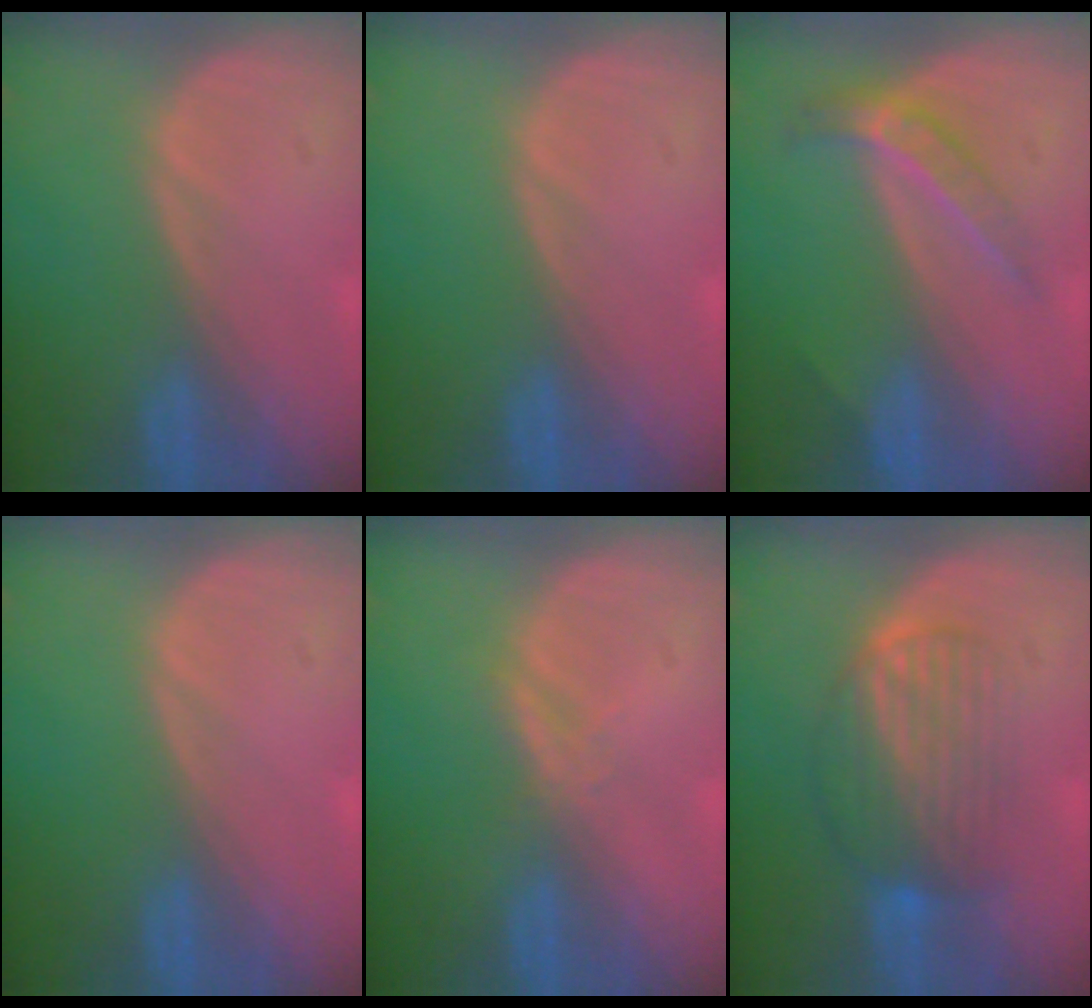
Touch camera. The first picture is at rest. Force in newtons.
{"total": 0.0}
{"total": 4.2, "press": 4.0, "slide": 1.1}
{"total": 0.0}
{"total": 1.3, "press": 1.3, "slide": 0.1}
{"total": 7.0, "press": 6.5, "slide": 2.5}